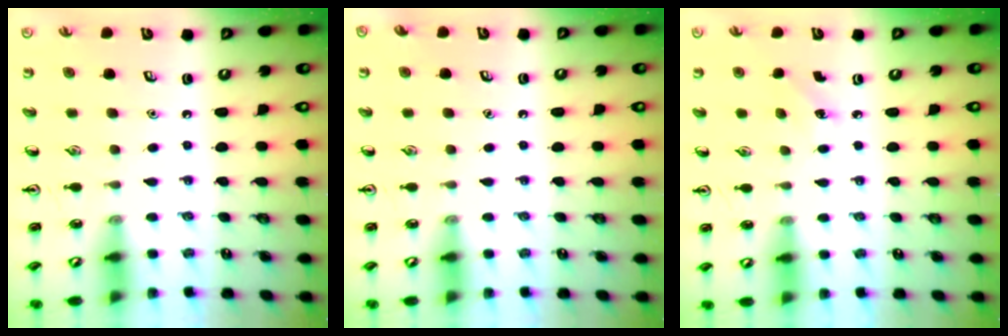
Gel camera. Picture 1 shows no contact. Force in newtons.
{"total": 0.0}
{"total": 1.9, "press": 1.7, "slide": 0.8}